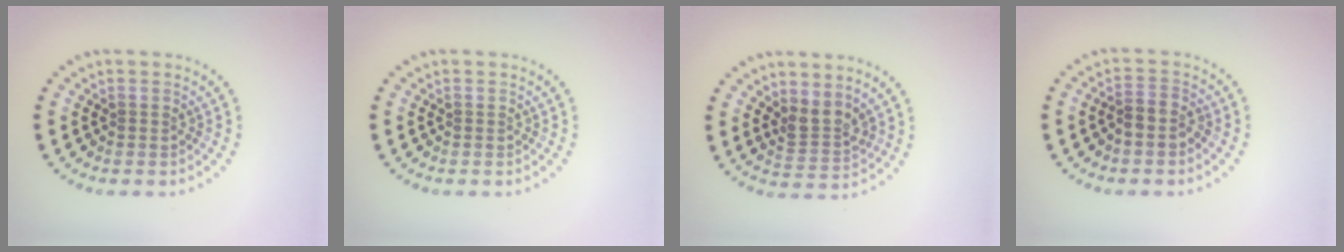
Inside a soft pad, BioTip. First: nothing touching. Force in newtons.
{"total": 0.0}
{"total": 2.5, "press": 2.0, "slide": 1.6}
{"total": 2.2, "press": 1.9, "slide": 1.2}